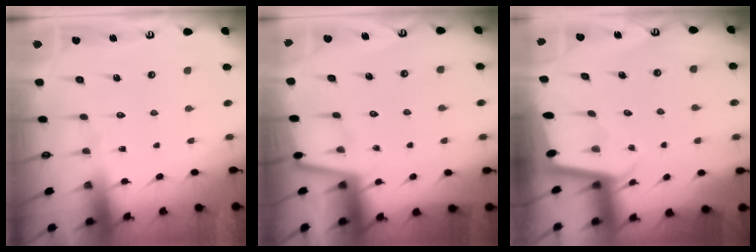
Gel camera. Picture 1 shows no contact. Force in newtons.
{"total": 2.0, "press": 2.0, "slide": 0.3}
{"total": 1.9, "press": 1.9, "slide": 0.0}